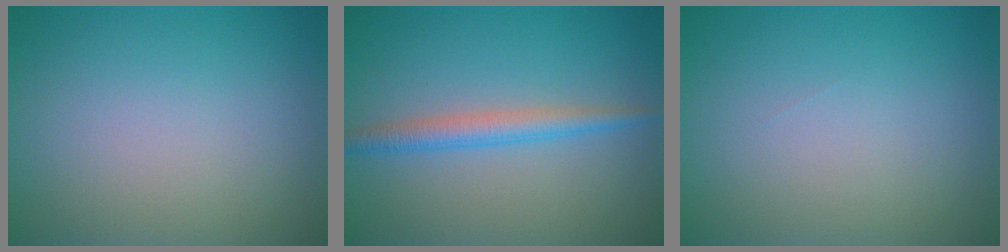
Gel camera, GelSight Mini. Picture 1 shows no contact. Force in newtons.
{"total": 2.6, "press": 2.6, "slide": 0.0}
{"total": 0.0}